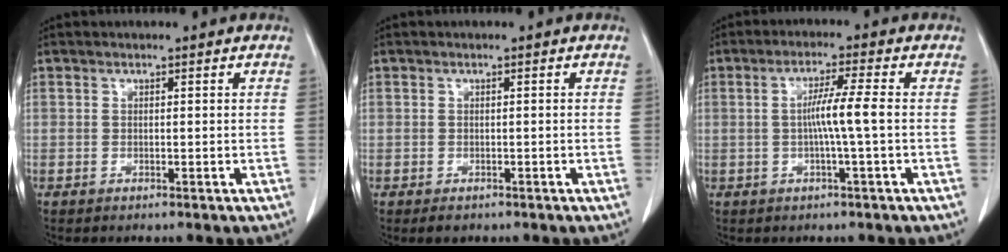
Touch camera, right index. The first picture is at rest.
{"total": 1.5, "force": [-1.0, 1.0, 0.6], "torque": [-0.009, 0.000, -0.009]}
{"total": 5.1, "force": [-0.4, -0.9, 5.0], "torque": [-0.090, 0.006, -0.007]}